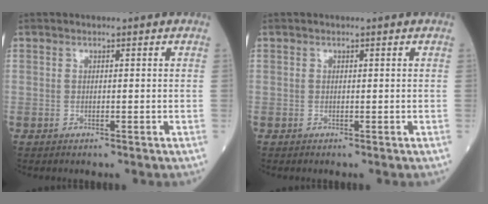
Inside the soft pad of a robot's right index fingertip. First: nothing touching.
{"total": 0.0}